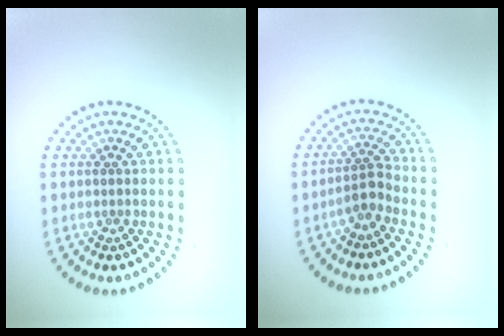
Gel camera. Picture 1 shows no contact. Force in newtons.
{"total": 2.0, "press": 1.7, "slide": 1.2}